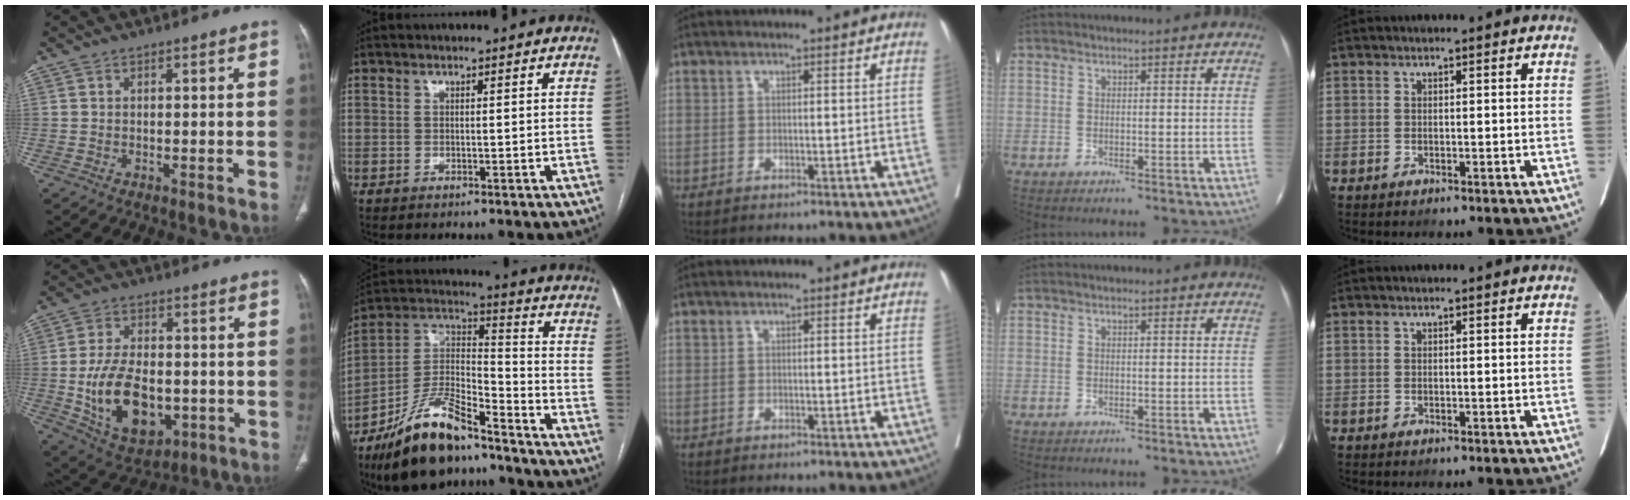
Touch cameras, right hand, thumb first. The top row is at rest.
{"thumb": {"total": 15.9, "force": [-2.9, 9.8, 12.1], "torque": [-0.193, 0.002, -0.030]}, "index": {"total": 16.5, "force": [-12.5, 4.6, 9.8], "torque": [-0.183, 0.011, -0.223]}}